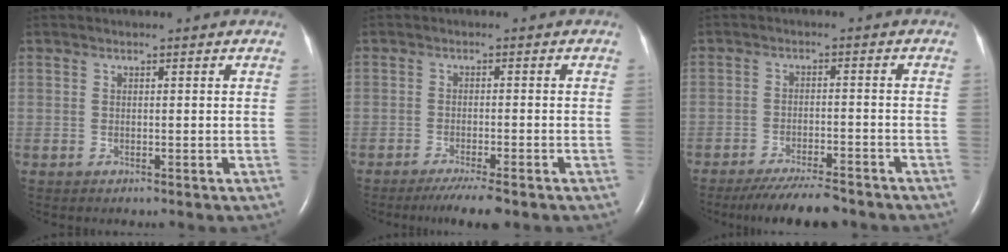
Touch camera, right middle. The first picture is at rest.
{"total": 5.1, "force": [-3.9, 0.1, 3.3], "torque": [-0.050, -0.011, -0.060]}
{"total": 9.2, "force": [-8.2, 1.3, 4.0], "torque": [-0.062, -0.016, -0.128]}